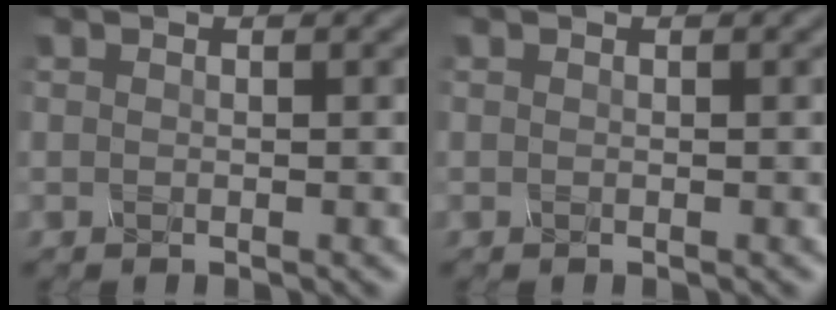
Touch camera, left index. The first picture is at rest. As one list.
[{"total": 0.0}]